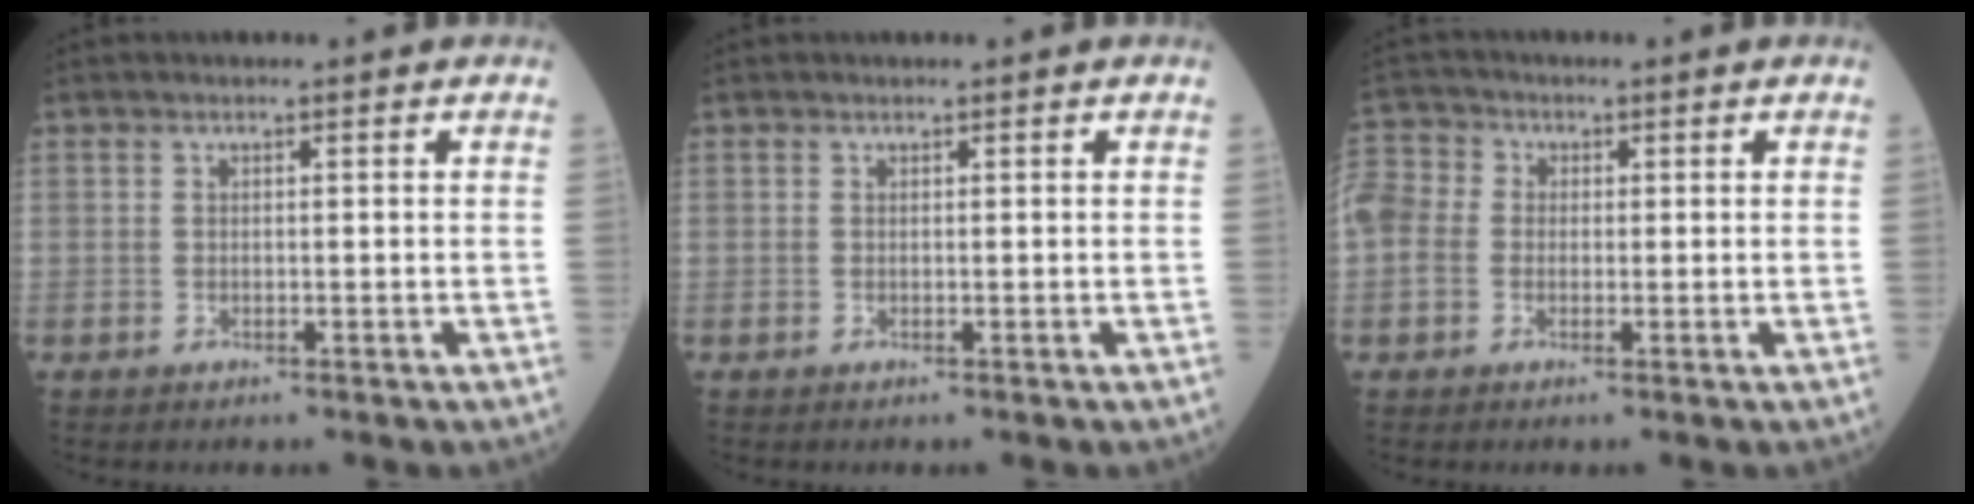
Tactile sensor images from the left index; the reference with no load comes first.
{"total": 0.0}
{"total": 12.1, "force": [0.8, 10.7, 5.5], "torque": [-0.177, 0.043, 0.015]}